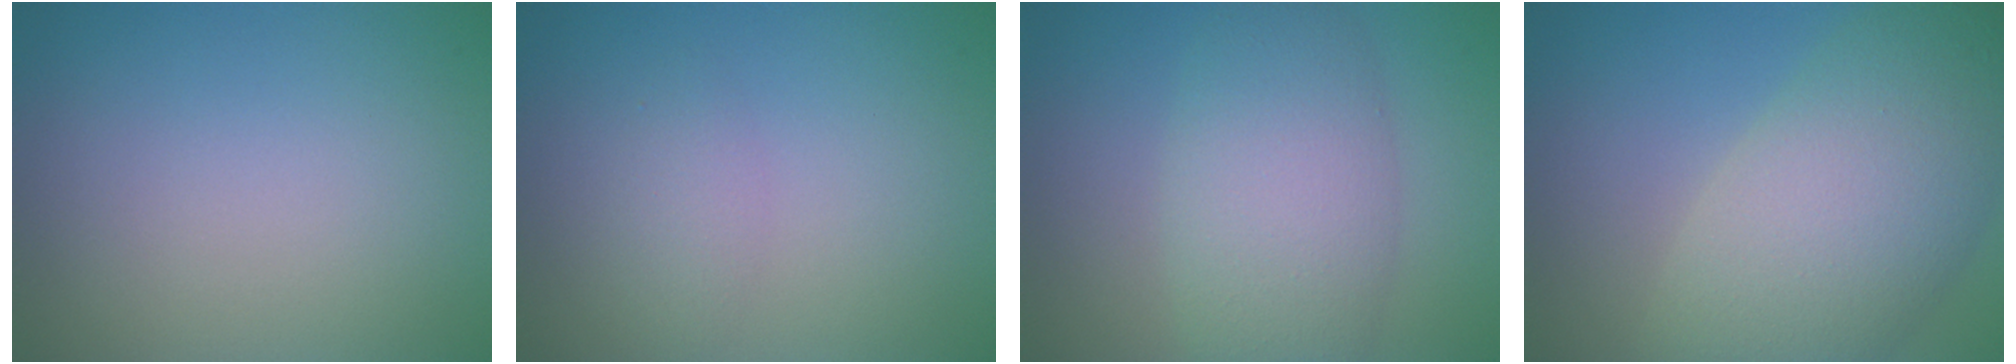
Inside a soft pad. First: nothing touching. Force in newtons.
{"total": 1.4, "press": 1.4, "slide": 0.1}
{"total": 6.2, "press": 6.2, "slide": 0.4}
{"total": 9.8, "press": 9.8, "slide": 0.6}